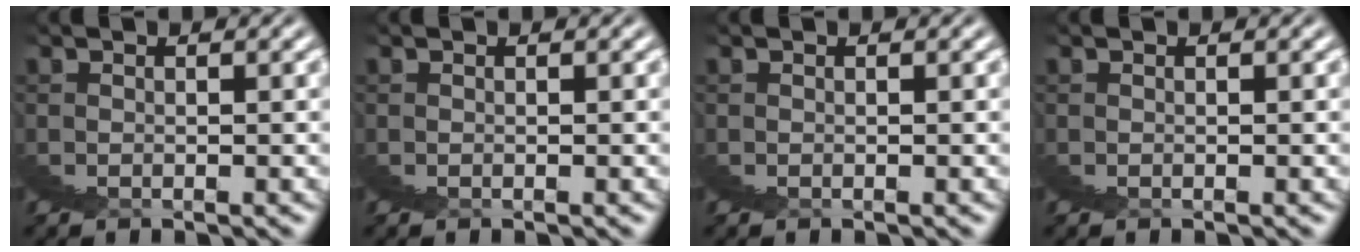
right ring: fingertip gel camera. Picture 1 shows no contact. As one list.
[{"total": 0.0}, {"total": 0.0}, {"total": 0.0}]